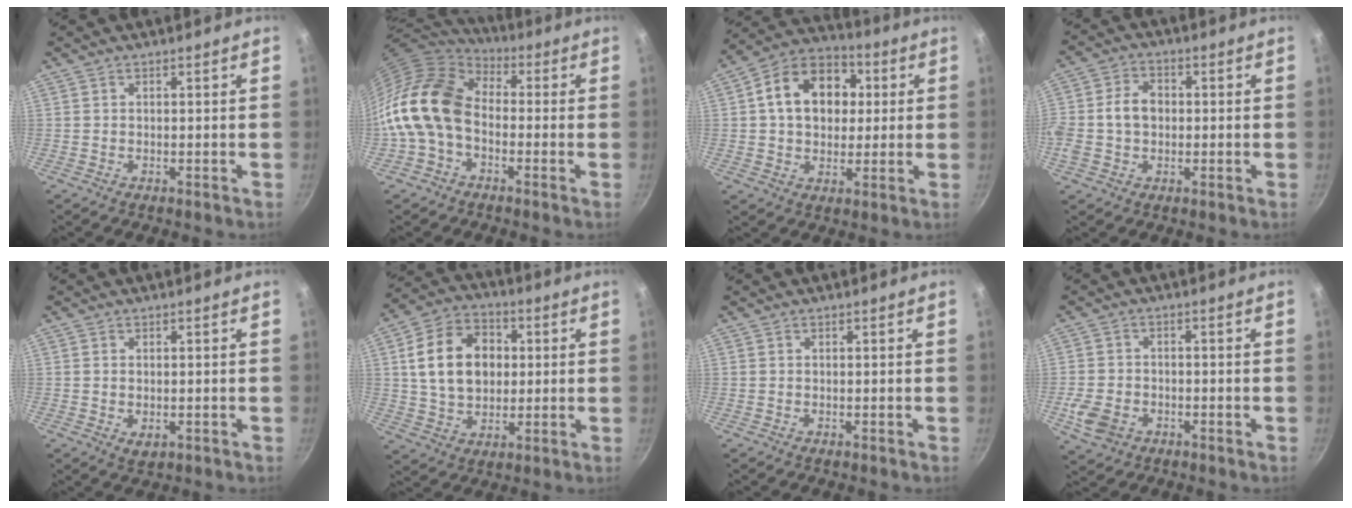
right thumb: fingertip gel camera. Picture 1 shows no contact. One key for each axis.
{"total": 16.5, "fx": -2.5, "fy": 11.5, "fz": 11.6, "tx": -0.199, "ty": 0.042, "tz": -0.069}
{"total": 15.3, "fx": 2.8, "fy": 11.5, "fz": 9.8, "tx": -0.127, "ty": 0.023, "tz": 0.030}
{"total": 8.3, "fx": -0.2, "fy": 6.3, "fz": 5.4, "tx": -0.090, "ty": 0.020, "tz": -0.014}
{"total": 2.5, "fx": -0.3, "fy": 1.6, "fz": 1.9, "tx": -0.030, "ty": -0.007, "tz": -0.002}
{"total": 15.1, "fx": 2.2, "fy": 11.2, "fz": 9.9, "tx": -0.144, "ty": 0.013, "tz": 0.034}
{"total": 0.0}
{"total": 6.5, "fx": -2.4, "fy": 4.8, "fz": 3.7, "tx": -0.079, "ty": 0.013, "tz": -0.042}